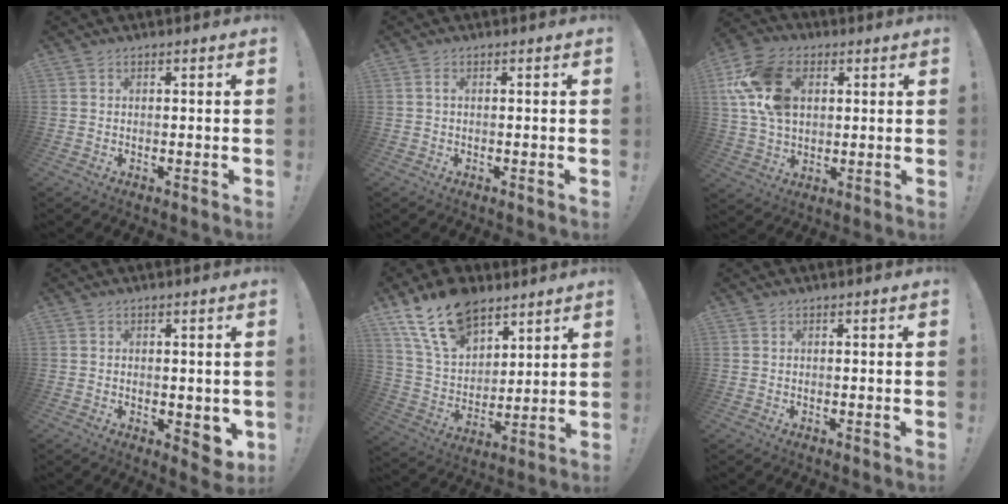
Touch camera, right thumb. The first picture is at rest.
{"total": 0.7, "force": [-0.1, 0.1, 0.7], "torque": [-0.020, 0.004, -0.001]}
{"total": 17.6, "force": [5.0, 12.5, 11.4], "torque": [-0.224, -0.005, 0.097]}
{"total": 3.6, "force": [0.2, 2.3, 2.7], "torque": [-0.018, -0.002, 0.008]}
{"total": 18.1, "force": [12.2, 10.3, 8.6], "torque": [-0.169, -0.072, 0.229]}
{"total": 0.0}